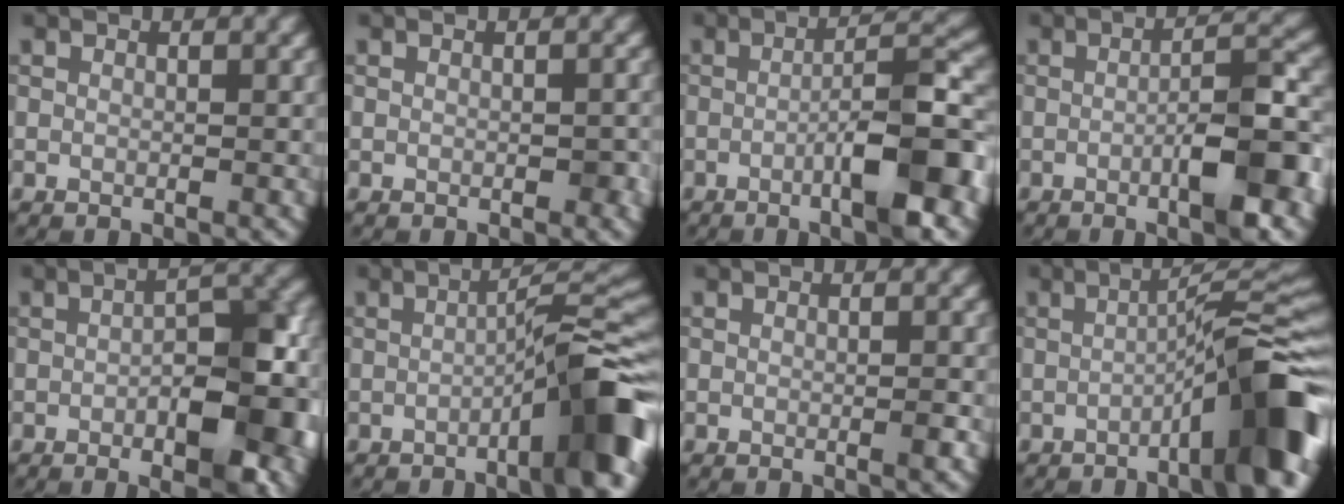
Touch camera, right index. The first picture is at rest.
{"total": 0.9, "force": [-0.2, 0.5, 0.7], "torque": [-0.012, 0.001, -0.001]}
{"total": 8.0, "force": [-2.7, 1.5, 7.4], "torque": [-0.104, 0.016, -0.047]}
{"total": 7.0, "force": [-2.2, 1.4, 6.5], "torque": [-0.093, 0.013, -0.037]}
{"total": 9.5, "force": [-2.4, 3.9, 8.4], "torque": [-0.106, 0.005, -0.036]}
{"total": 9.1, "force": [-3.8, 1.3, 8.1], "torque": [-0.096, 0.028, -0.065]}
{"total": 0.8, "force": [-0.3, 0.0, 0.8], "torque": [-0.011, 0.001, -0.006]}
{"total": 10.9, "force": [-4.4, 1.9, 9.9], "torque": [-0.115, 0.023, -0.068]}